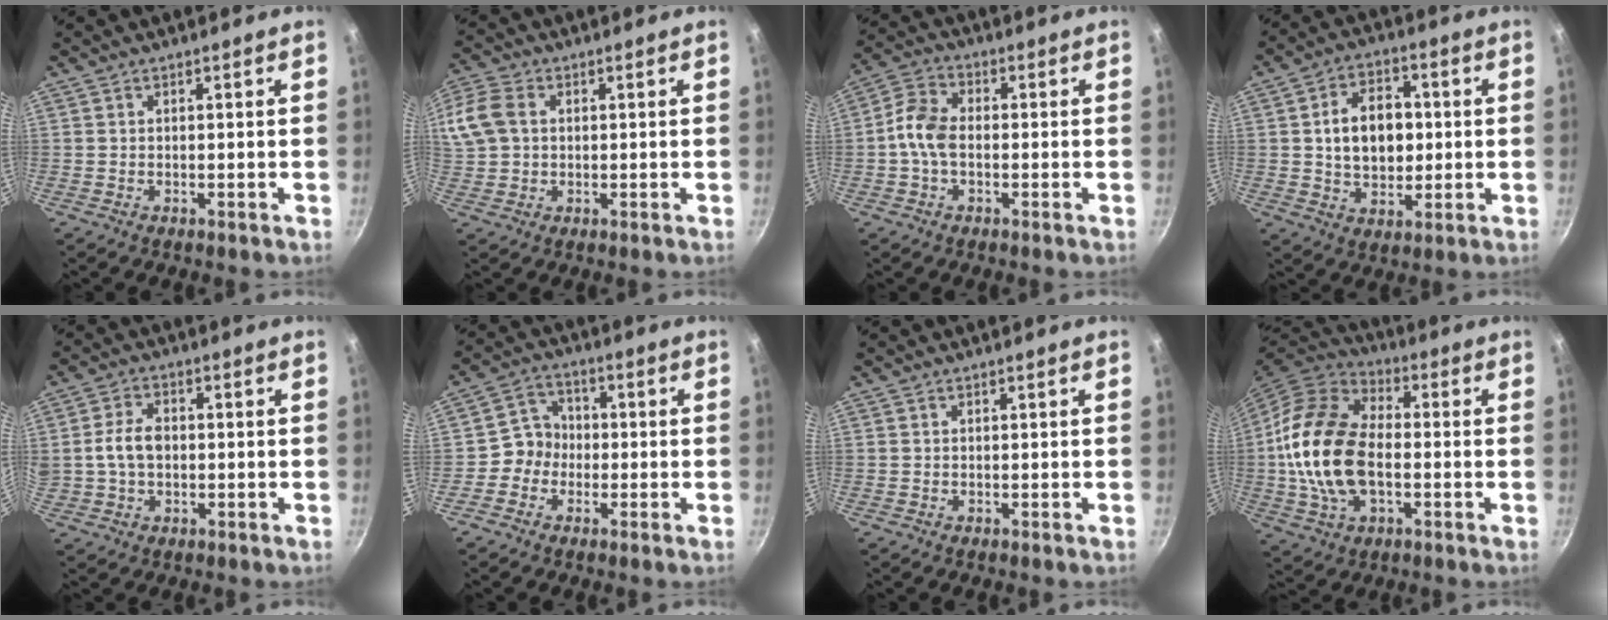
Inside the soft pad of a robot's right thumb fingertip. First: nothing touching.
{"total": 16.8, "force": [3.5, 13.3, 9.7], "torque": [-0.259, 0.044, 0.063]}
{"total": 6.9, "force": [-1.0, 4.4, 5.2], "torque": [-0.101, 0.026, -0.032]}
{"total": 12.0, "force": [0.9, 8.5, 8.4], "torque": [-0.104, 0.009, 0.015]}
{"total": 6.6, "force": [0.0, 4.6, 4.8], "torque": [-0.080, 0.014, -0.004]}
{"total": 5.5, "force": [-1.4, 5.0, 1.7], "torque": [0.007, 0.022, -0.039]}
{"total": 0.0}
{"total": 19.7, "force": [-1.3, 12.3, 15.3], "torque": [-0.282, 0.026, -0.035]}